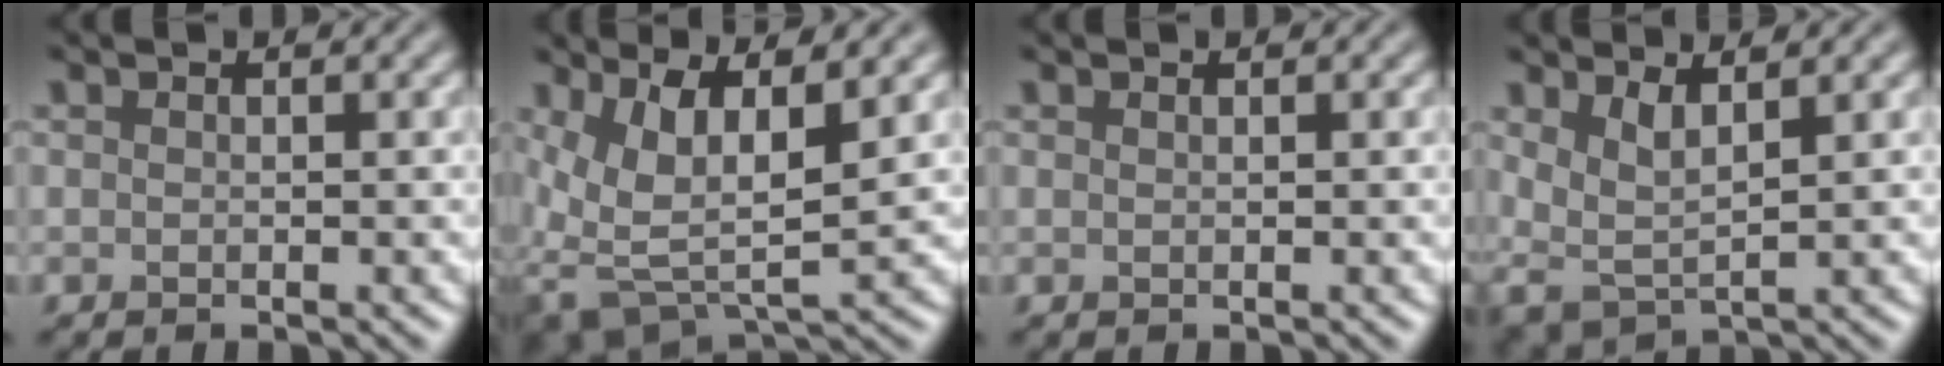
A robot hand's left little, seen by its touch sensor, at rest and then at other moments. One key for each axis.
{"total": 7.4, "fx": 1.9, "fy": 3.4, "fz": 6.3, "tx": -0.138, "ty": -0.006, "tz": 0.036}
{"total": 0.0}
{"total": 2.9, "fx": 1.4, "fy": 1.1, "fz": 2.2, "tx": -0.049, "ty": -0.008, "tz": 0.029}